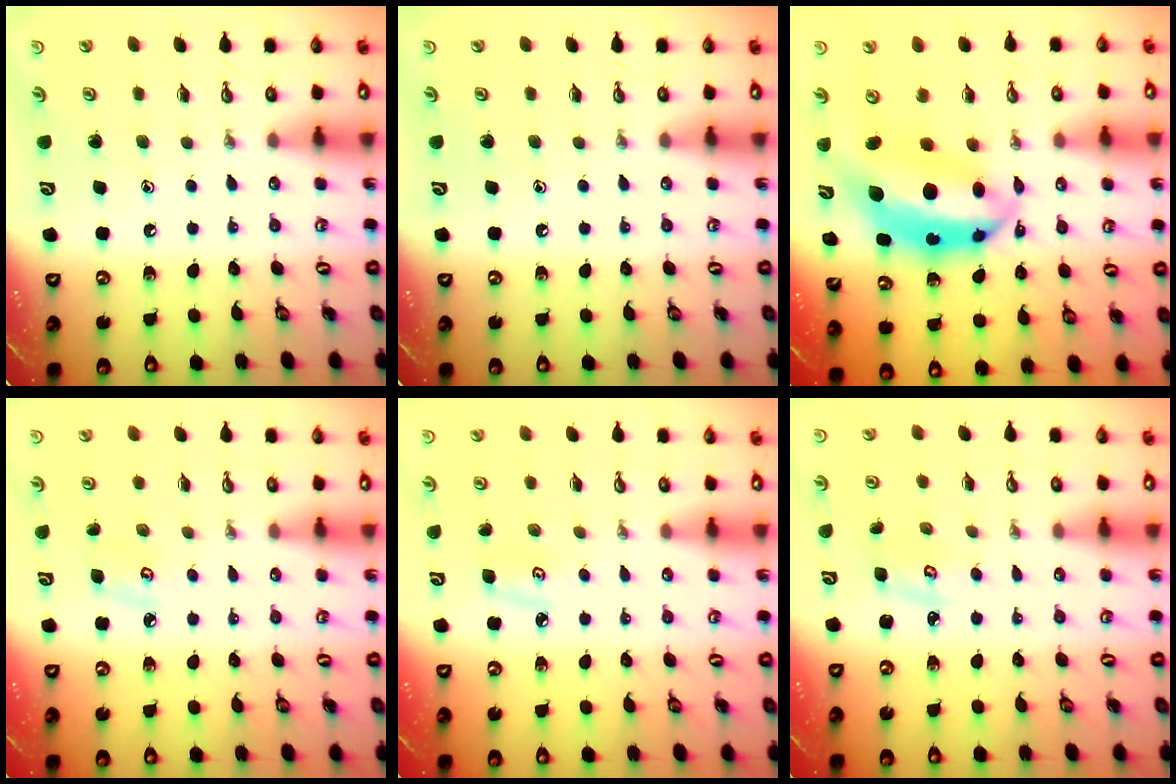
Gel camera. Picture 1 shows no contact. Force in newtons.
{"total": 0.0}
{"total": 11.1, "press": 11.1, "slide": 1.0}
{"total": 4.9, "press": 4.9, "slide": 0.6}
{"total": 3.9, "press": 3.9, "slide": 0.4}
{"total": 2.9, "press": 2.9, "slide": 0.3}